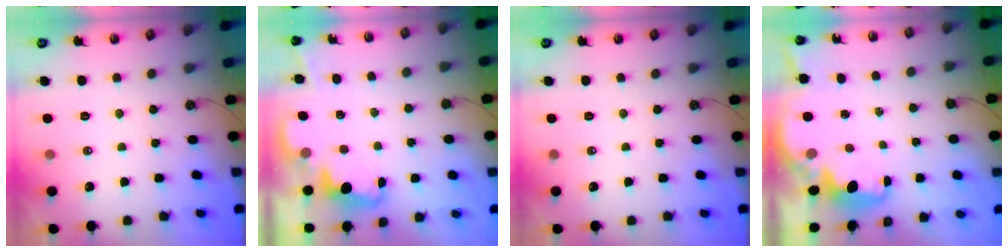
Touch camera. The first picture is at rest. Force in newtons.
{"total": 2.3, "press": 2.2, "slide": 0.5}
{"total": 0.0}
{"total": 2.3, "press": 2.2, "slide": 0.7}